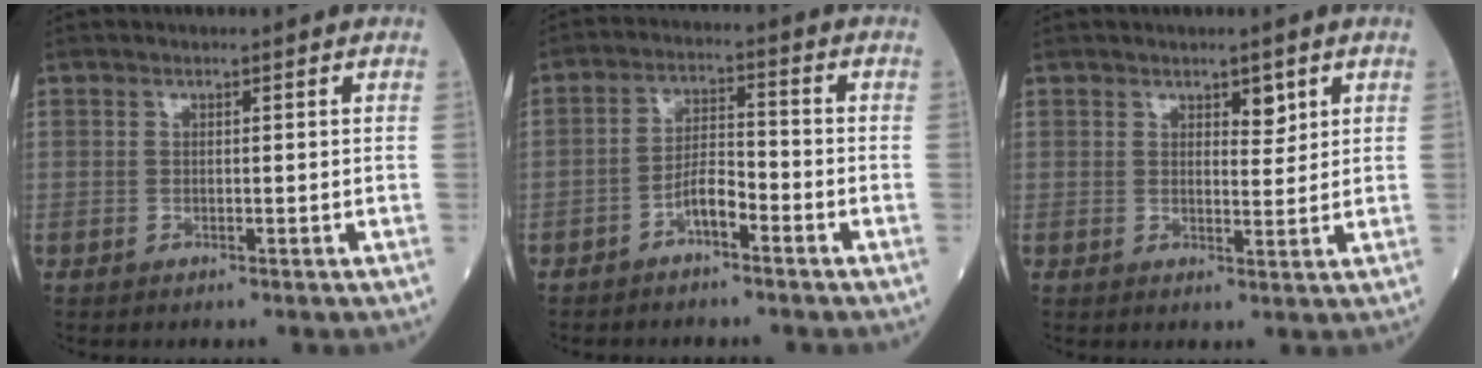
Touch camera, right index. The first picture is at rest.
{"total": 4.6, "force": [-2.8, 1.2, 3.4], "torque": [-0.065, 0.015, -0.053]}
{"total": 2.7, "force": [1.6, 1.1, 1.8], "torque": [-0.022, -0.003, 0.024]}